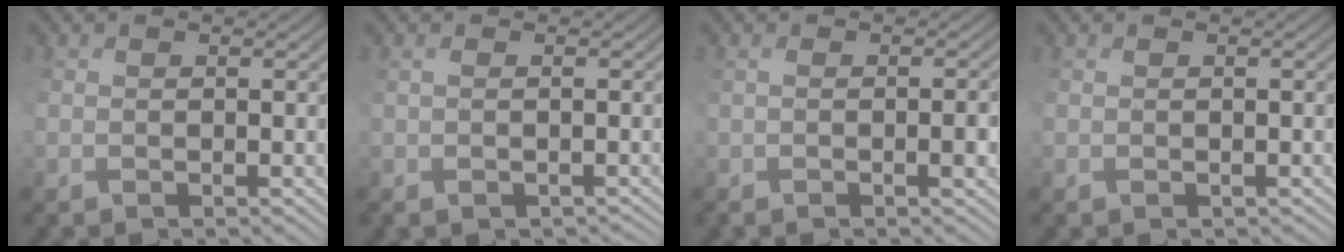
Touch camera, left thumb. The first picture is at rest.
{"total": 1.9, "force": [-1.5, 0.8, 0.7], "torque": [0.003, -0.002, -0.014]}
{"total": 2.6, "force": [-1.1, 0.2, 2.3], "torque": [-0.030, 0.001, -0.011]}
{"total": 1.0, "force": [-0.5, 0.6, 0.5], "torque": [-0.005, -0.003, -0.002]}